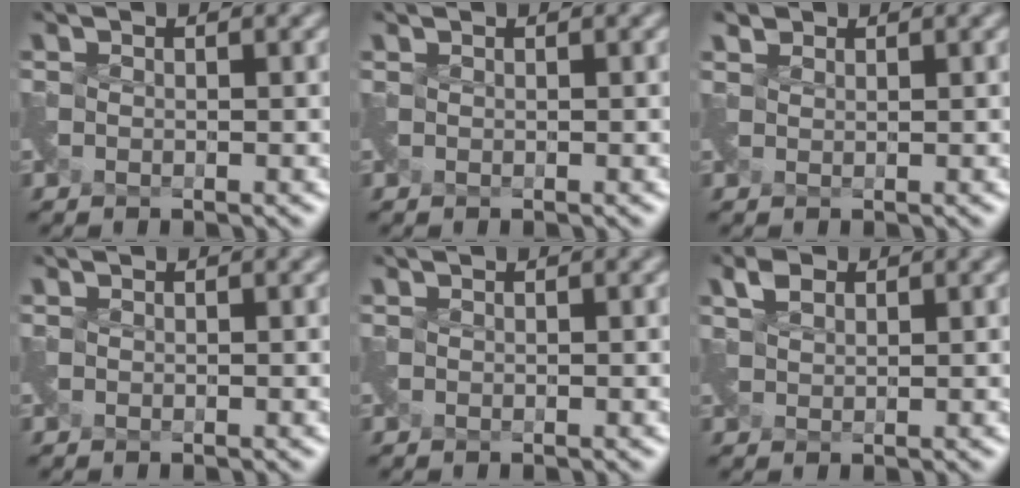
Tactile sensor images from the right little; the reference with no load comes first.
{"total": 0.0}
{"total": 0.8, "force": [0.7, 0.3, -0.3], "torque": [0.004, 0.004, 0.018]}
{"total": 0.0}
{"total": 0.0}
{"total": 1.7, "force": [1.5, 0.8, 0.5], "torque": [-0.012, 0.009, 0.032]}